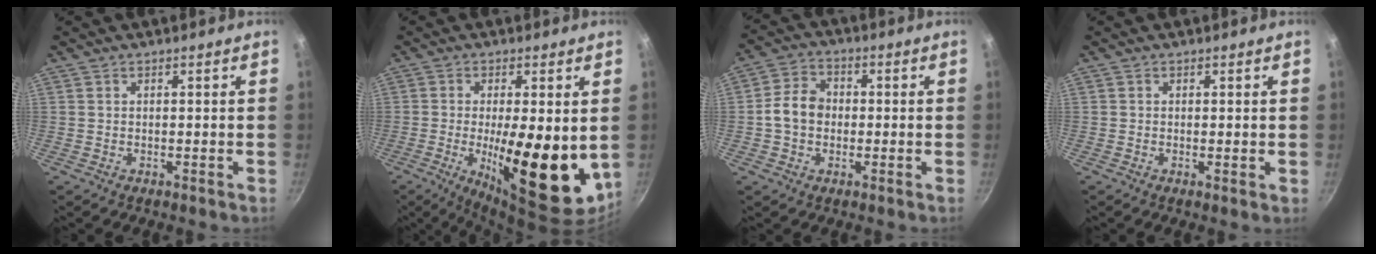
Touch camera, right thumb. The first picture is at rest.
{"total": 17.2, "force": [-1.3, 5.8, 16.2], "torque": [-0.228, -0.021, -0.013]}
{"total": 7.2, "force": [-0.5, 5.8, 4.2], "torque": [-0.052, 0.022, -0.021]}
{"total": 0.7, "force": [0.1, 0.2, 0.6], "torque": [-0.010, -0.005, -0.002]}